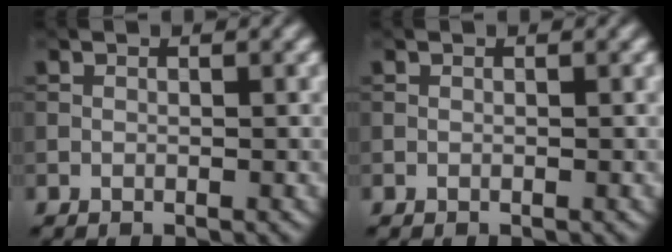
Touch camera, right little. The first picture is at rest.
{"total": 0.0}